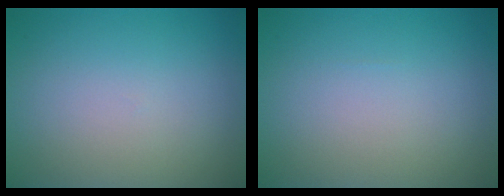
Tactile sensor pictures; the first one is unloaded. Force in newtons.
{"total": 0.0}